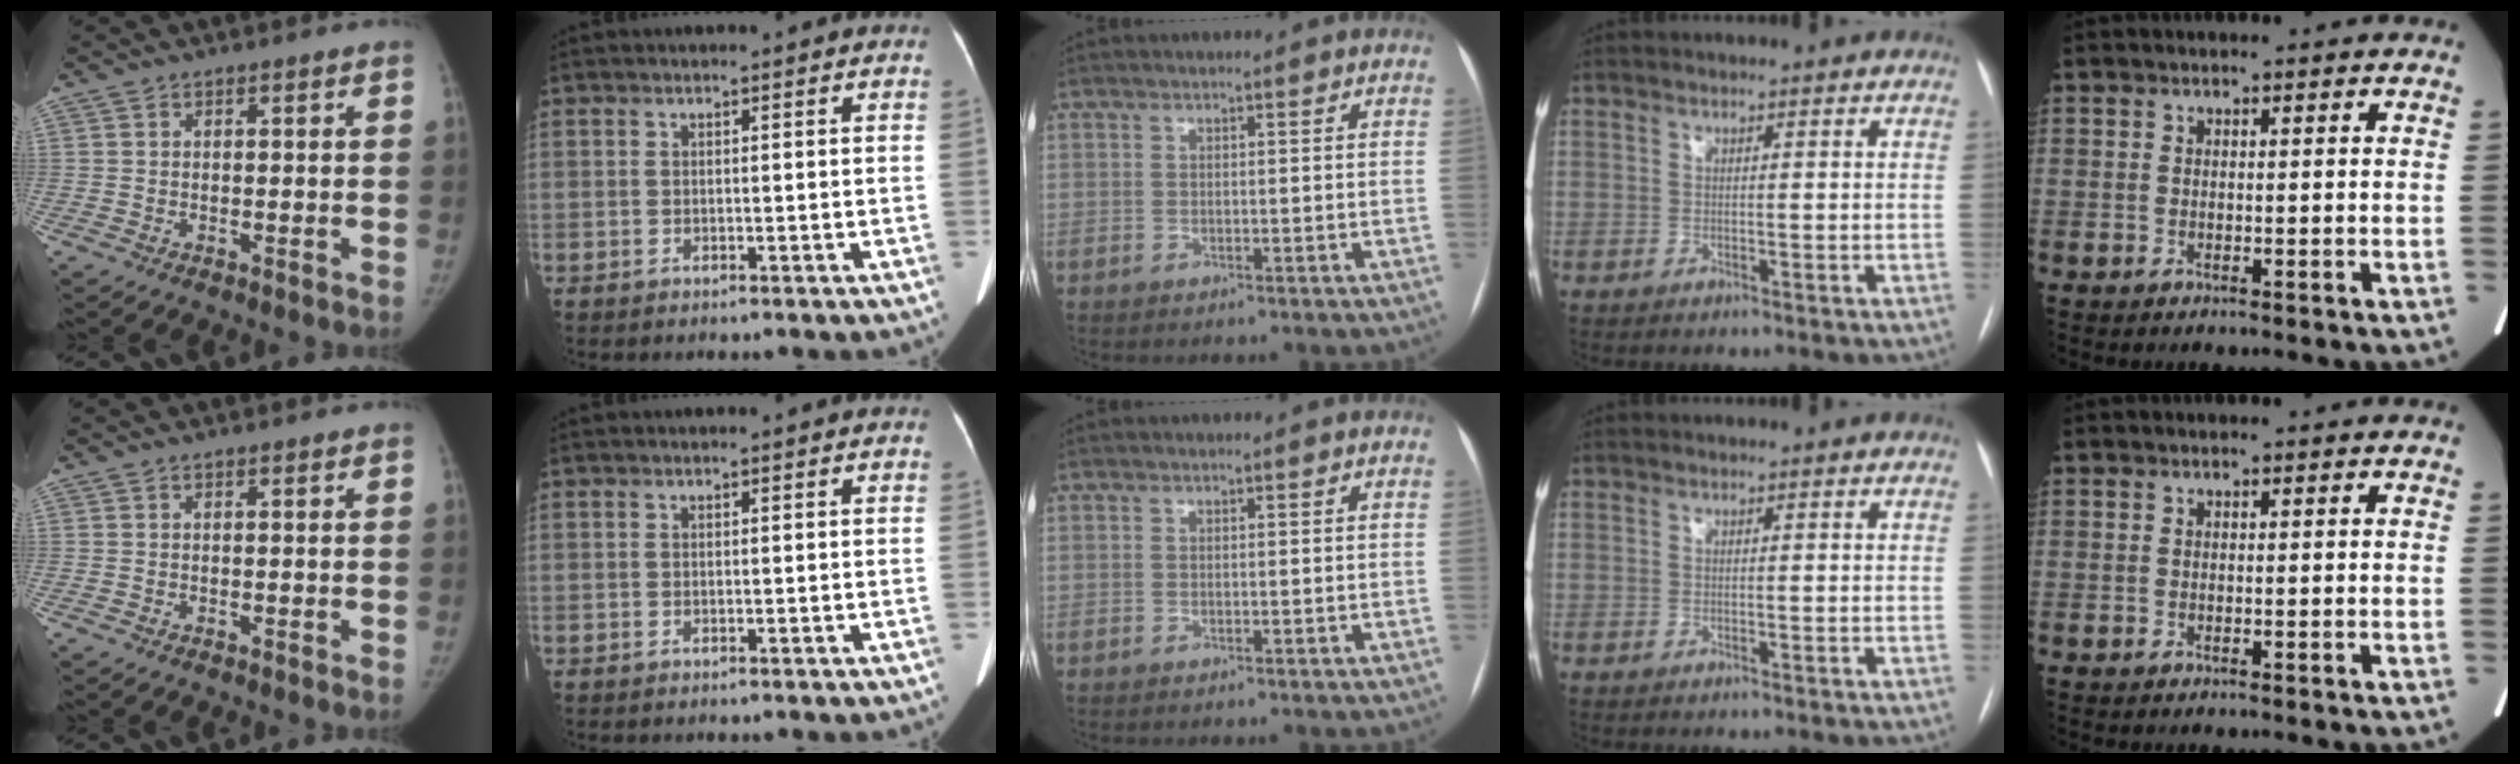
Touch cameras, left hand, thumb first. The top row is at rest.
{}